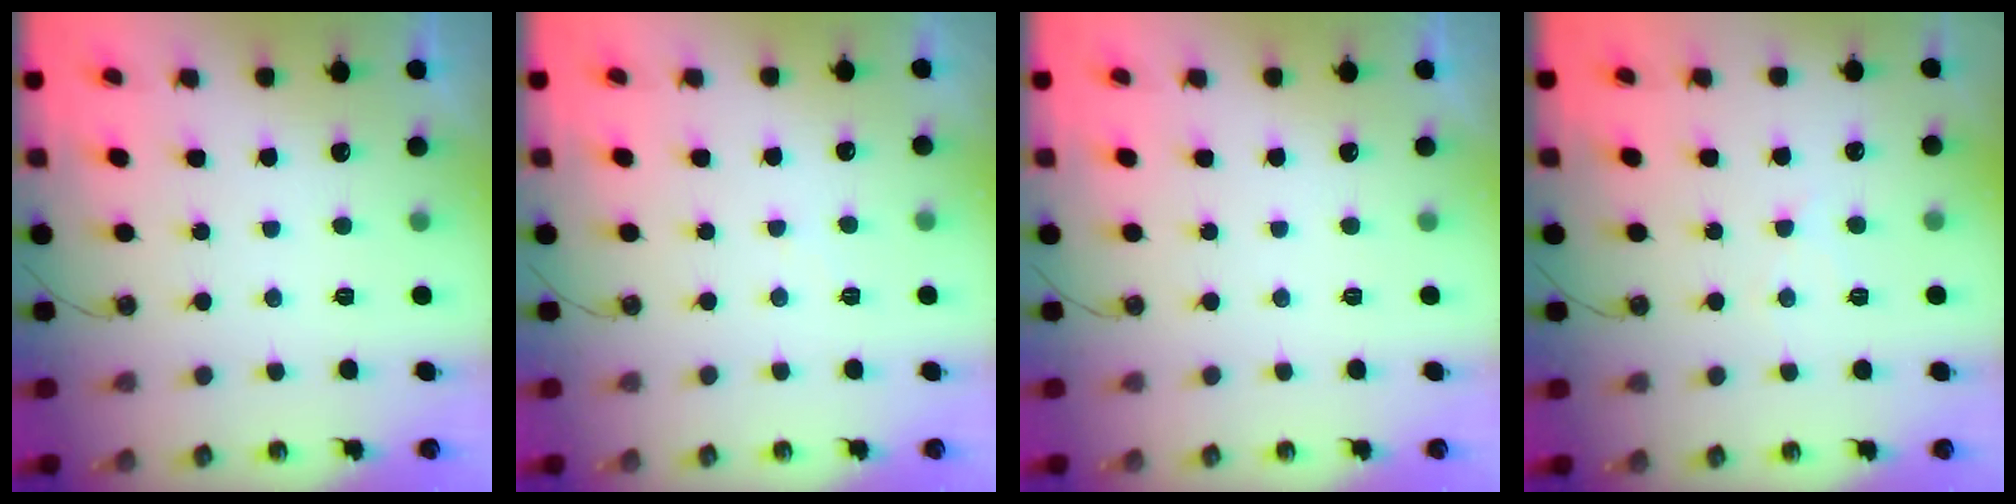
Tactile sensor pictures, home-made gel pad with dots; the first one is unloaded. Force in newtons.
{"total": 3.8, "press": 3.8, "slide": 0.6}
{"total": 0.0}
{"total": 5.8, "press": 5.8, "slide": 1.0}